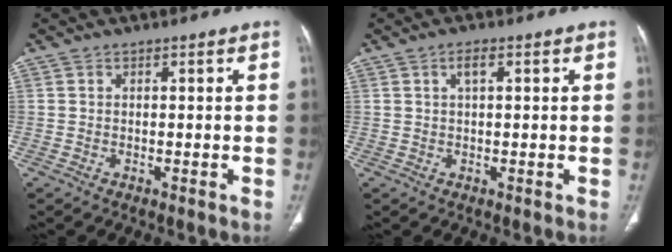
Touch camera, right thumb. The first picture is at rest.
{"total": 2.1, "force": [0.8, 0.8, 1.8], "torque": [-0.034, 0.003, 0.014]}